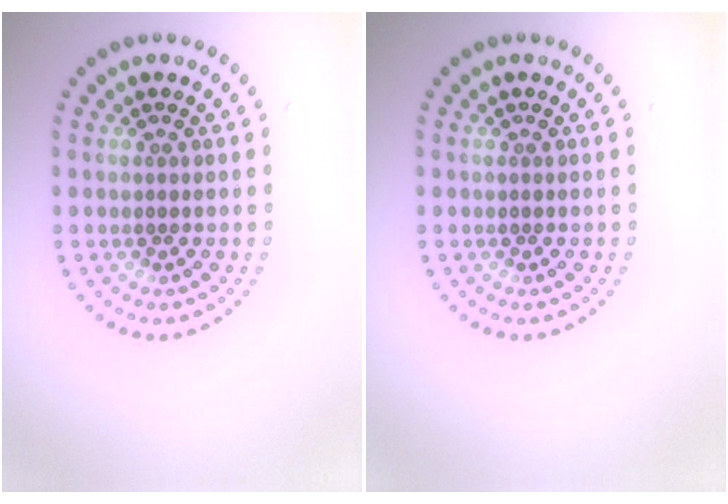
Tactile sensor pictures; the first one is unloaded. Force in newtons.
{"total": 0.0}